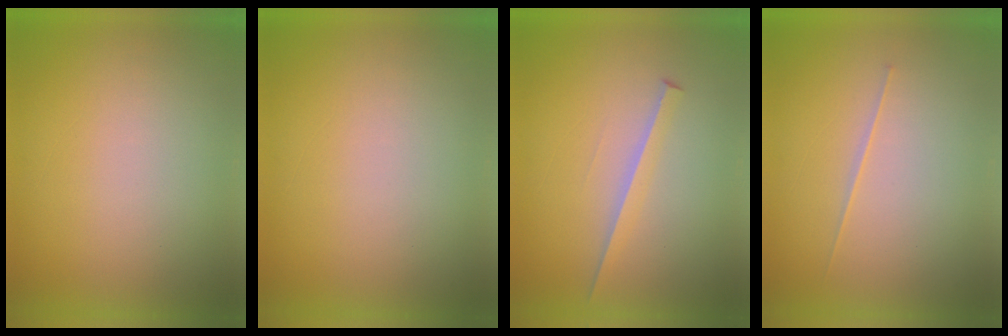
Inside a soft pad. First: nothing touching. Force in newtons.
{"total": 1.3}
{"total": 1.8}
{"total": 1.3}